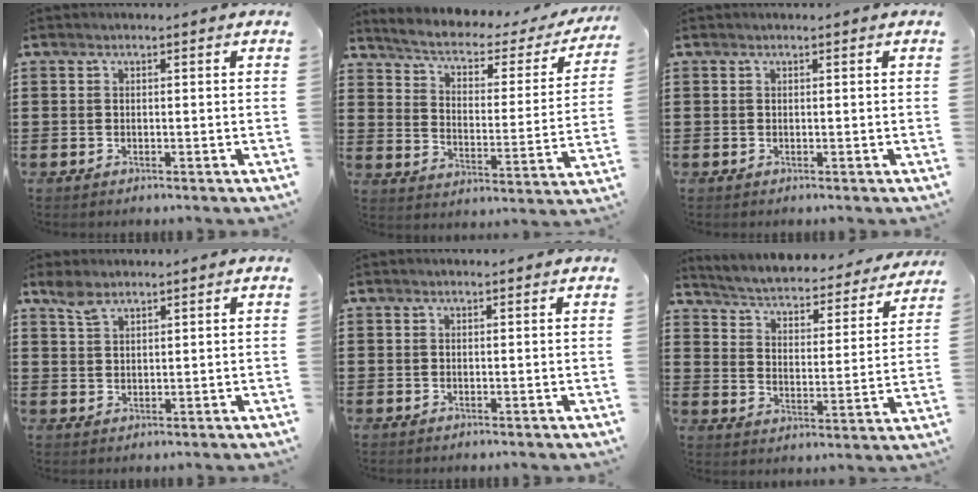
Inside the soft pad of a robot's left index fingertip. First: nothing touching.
{"total": 3.3, "force": [2.2, 1.3, 2.1], "torque": [-0.058, -0.022, 0.026]}
{"total": 0.0}
{"total": 3.0, "force": [2.4, 1.2, 1.4], "torque": [-0.034, 0.002, 0.045]}
{"total": 0.0}
{"total": 2.7, "force": [2.4, 0.3, 1.1], "torque": [-0.039, -0.030, 0.029]}